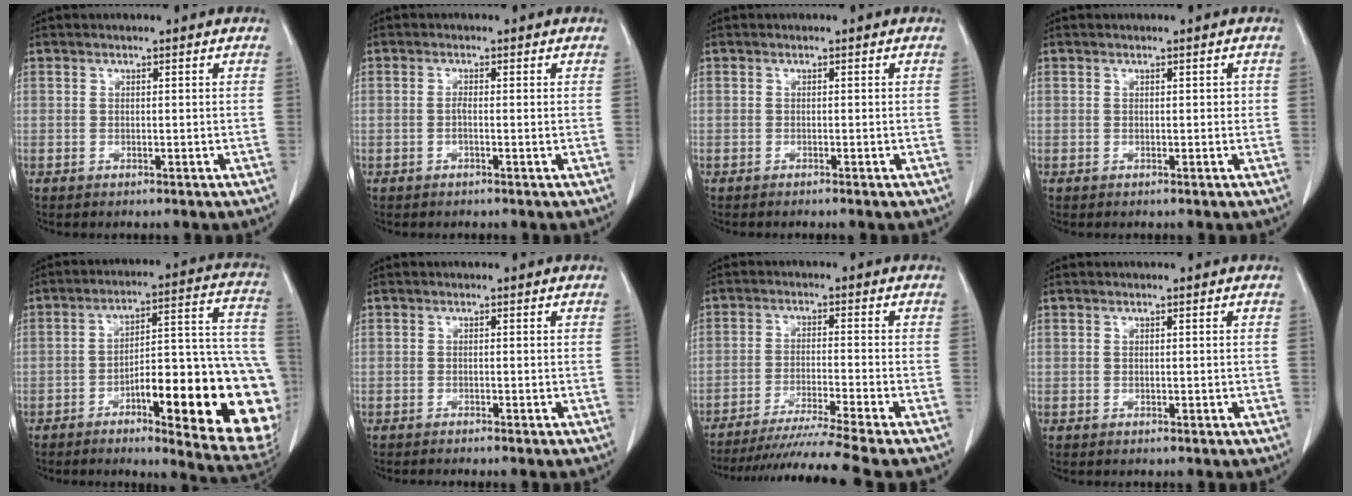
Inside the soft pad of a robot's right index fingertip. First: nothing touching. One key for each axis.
{"total": 0.9, "fx": -0.1, "fy": 0.1, "fz": 0.9, "tx": -0.014, "ty": 0.003, "tz": -0.002}
{"total": 1.0, "fx": -0.9, "fy": -0.2, "fz": 0.4, "tx": -0.003, "ty": 0.002, "tz": -0.013}
{"total": 0.6, "fx": 0.1, "fy": 0.4, "fz": 0.4, "tx": -0.004, "ty": 0.006, "tz": 0.003}
{"total": 25.1, "fx": -7.4, "fy": 5.0, "fz": 23.5, "tx": -0.229, "ty": 0.025, "tz": -0.086}
{"total": 1.8, "fx": -1.5, "fy": -0.3, "fz": 0.8, "tx": -0.008, "ty": 0.003, "tz": -0.021}
{"total": 12.9, "fx": -11.1, "fy": -3.1, "fz": 5.8, "tx": -0.075, "ty": -0.029, "tz": -0.177}
{"total": 0.0}